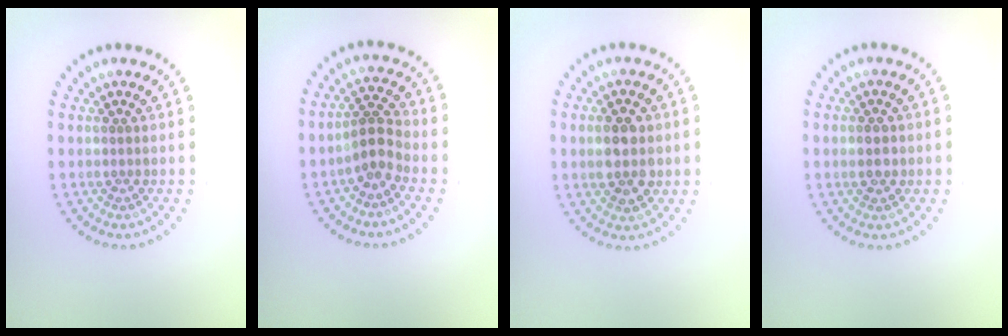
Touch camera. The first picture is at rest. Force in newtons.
{"total": 2.6, "press": 2.2, "slide": 1.4}
{"total": 3.5, "press": 3.5, "slide": 0.1}
{"total": 2.0, "press": 2.0, "slide": 0.1}